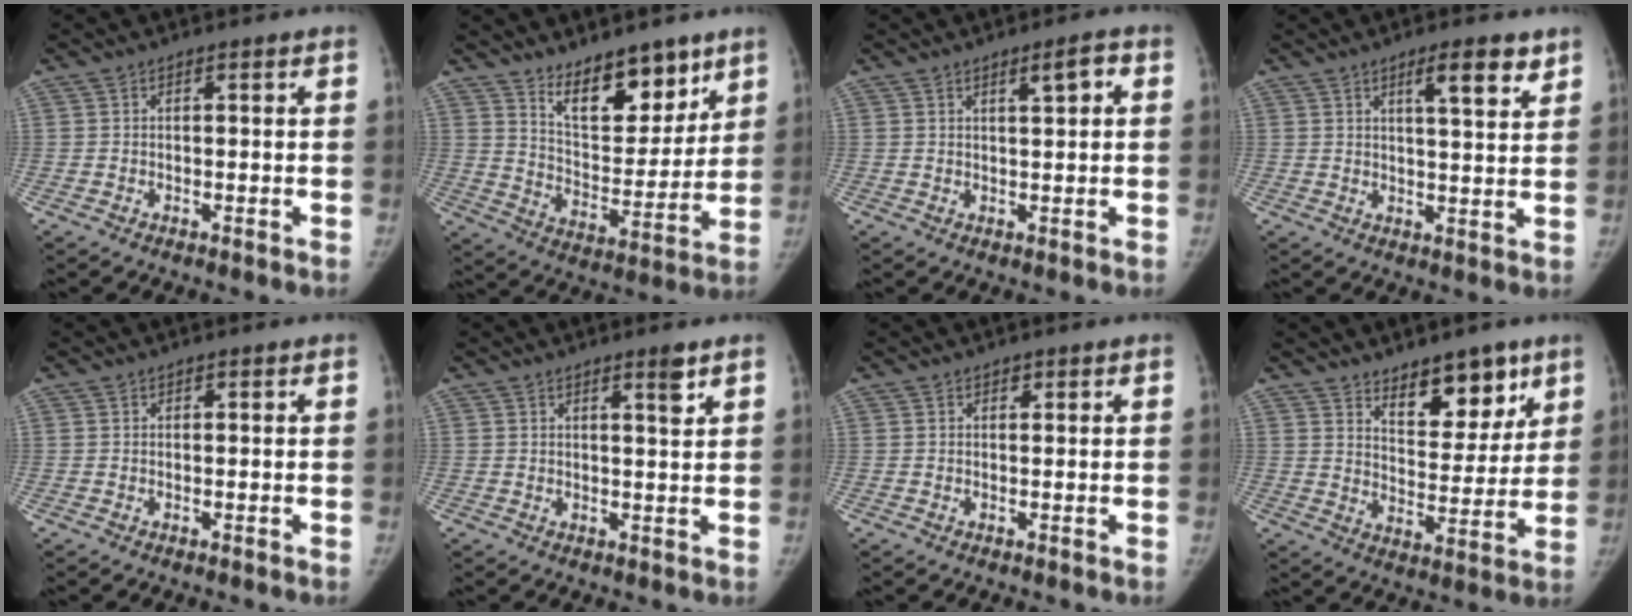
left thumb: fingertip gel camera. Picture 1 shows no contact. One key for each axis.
{"total": 14.0, "fx": 9.9, "fy": 6.4, "fz": 7.6, "tx": -0.069, "ty": -0.081, "tz": 0.173}
{"total": 3.3, "fx": 1.3, "fy": 0.8, "fz": 2.9, "tx": -0.039, "ty": -0.002, "tz": 0.020}
{"total": 7.0, "fx": 4.3, "fy": 1.6, "fz": 5.3, "tx": -0.069, "ty": -0.026, "tz": 0.063}
{"total": 0.0}
{"total": 2.8, "fx": 1.8, "fy": 0.3, "fz": 2.1, "tx": -0.028, "ty": -0.014, "tz": 0.028}
{"total": 0.8, "fx": 0.5, "fy": 0.5, "fz": 0.2, "tx": 0.002, "ty": -0.003, "tz": 0.005}
{"total": 11.6, "fx": 7.8, "fy": 5.7, "fz": 6.5, "tx": -0.049, "ty": -0.056, "tz": 0.126}